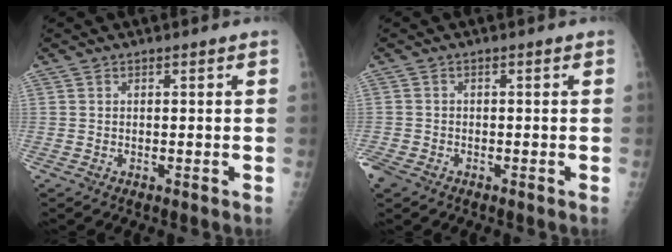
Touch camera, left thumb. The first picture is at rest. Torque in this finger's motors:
{"motor_torque": [-0.36, 0.26, -0.14, -0.08, 0.12]}